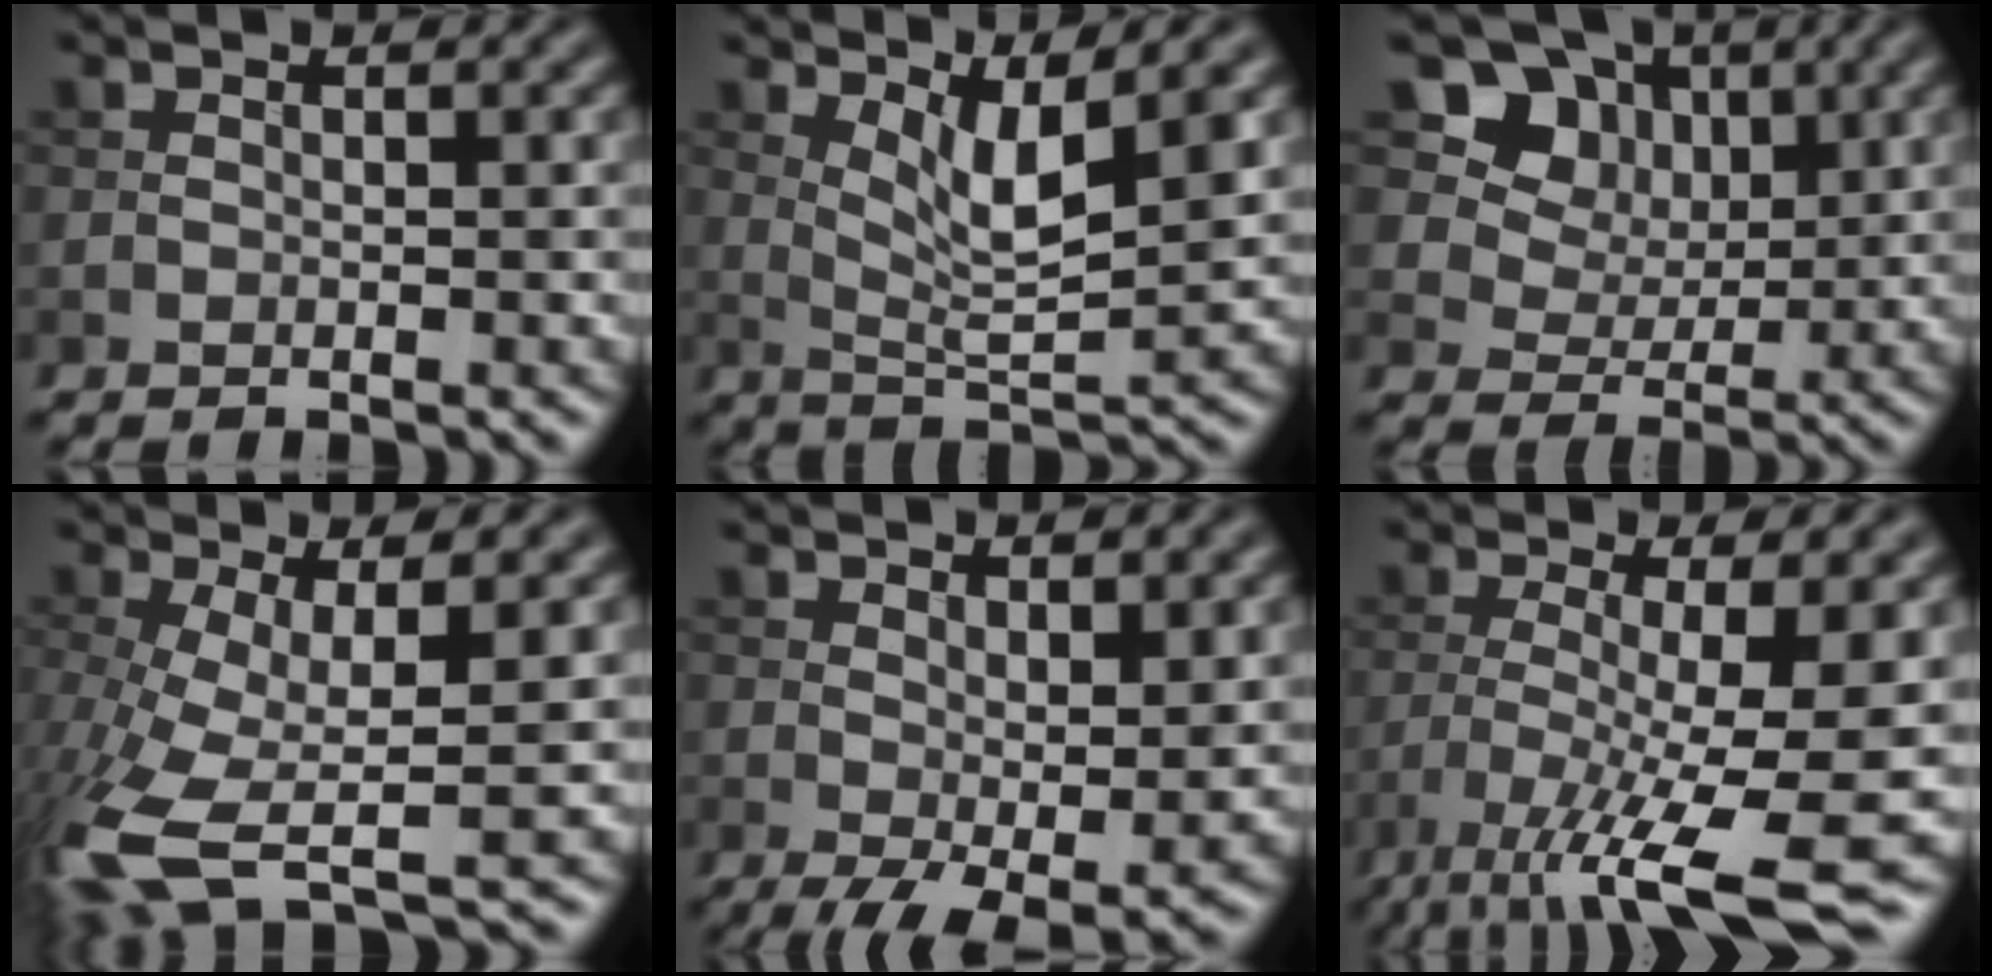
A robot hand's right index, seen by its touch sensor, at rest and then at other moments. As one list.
[{"total": 4.3, "force": [1.7, 0.9, 3.9], "torque": [-0.075, -0.011, 0.038]}, {"total": 10.1, "force": [4.8, 7.8, 4.4], "torque": [-0.091, -0.001, 0.094]}, {"total": 8.4, "force": [-2.5, 2.7, 7.6], "torque": [-0.162, -0.018, -0.048]}, {"total": 5.5, "force": [-0.3, 2.1, 5.1], "torque": [-0.088, -0.015, 0.003]}, {"total": 10.8, "force": [-4.5, 2.3, 9.5], "torque": [-0.163, -0.017, -0.072]}]